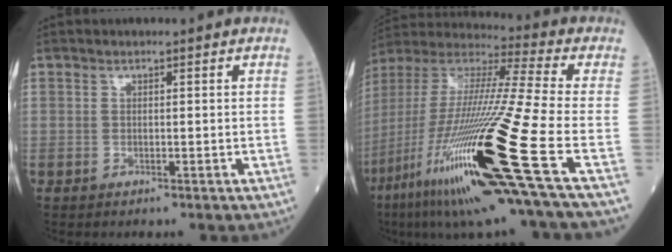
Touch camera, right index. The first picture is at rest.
{"total": 32.8, "force": [-12.1, 1.8, 30.4], "torque": [-0.584, -0.077, -0.226]}